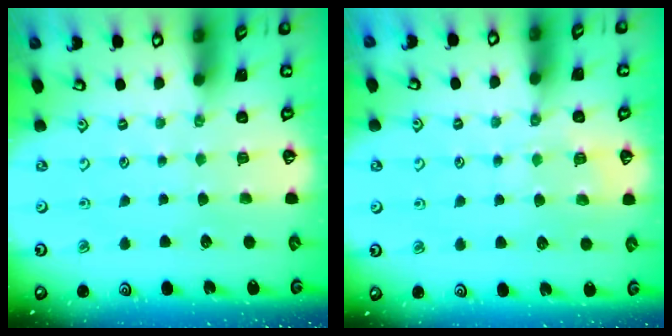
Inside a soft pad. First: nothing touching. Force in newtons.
{"total": 5.8, "press": 5.7, "slide": 0.6}